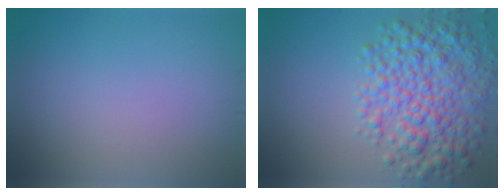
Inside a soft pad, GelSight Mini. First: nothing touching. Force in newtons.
{"total": 7.4, "press": 7.4, "slide": 0.2}